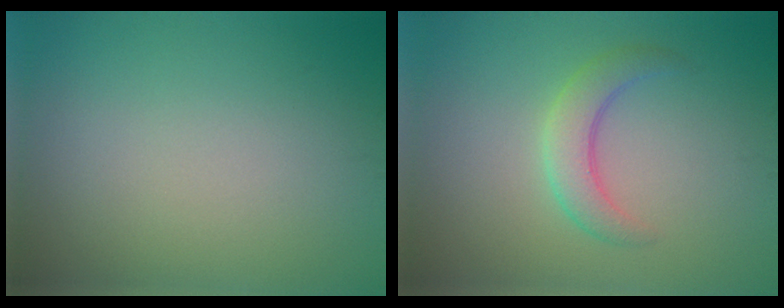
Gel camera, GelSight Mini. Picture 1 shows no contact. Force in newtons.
{"total": 3.0, "press": 3.0, "slide": 0.2}